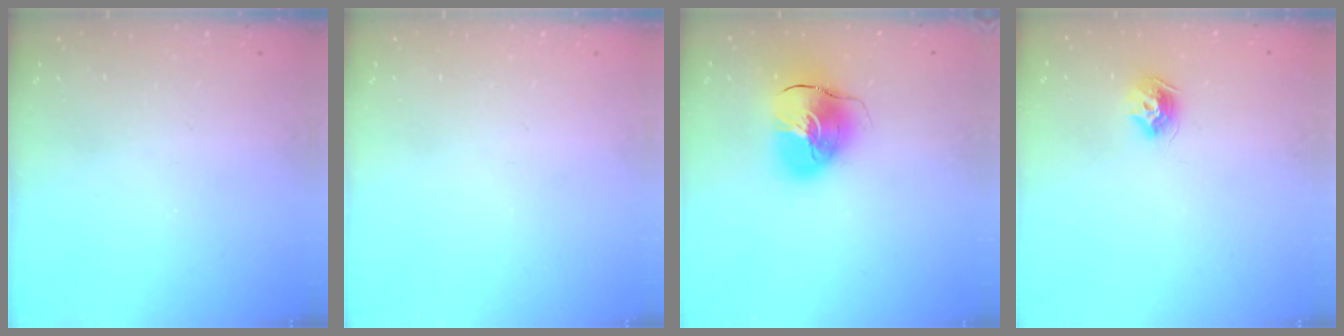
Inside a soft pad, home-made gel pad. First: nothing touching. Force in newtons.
{"total": 0.0}
{"total": 13.9, "press": 13.8, "slide": 2.1}
{"total": 8.7, "press": 8.7, "slide": 0.4}